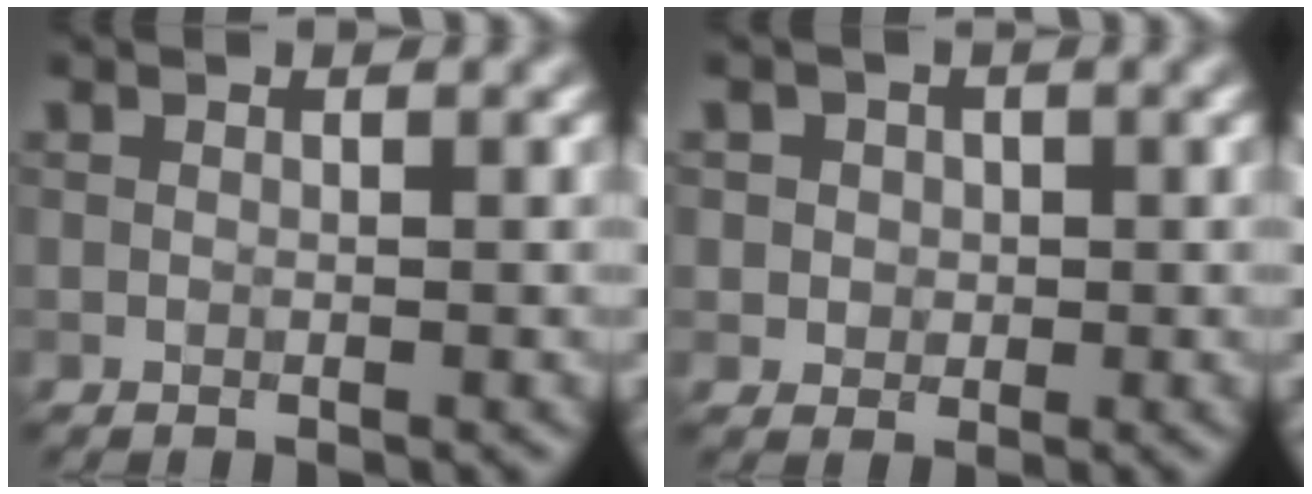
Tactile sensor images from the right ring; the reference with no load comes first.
{"total": 2.6, "force": [0.8, 2.2, 1.0], "torque": [-0.010, 0.005, 0.007]}